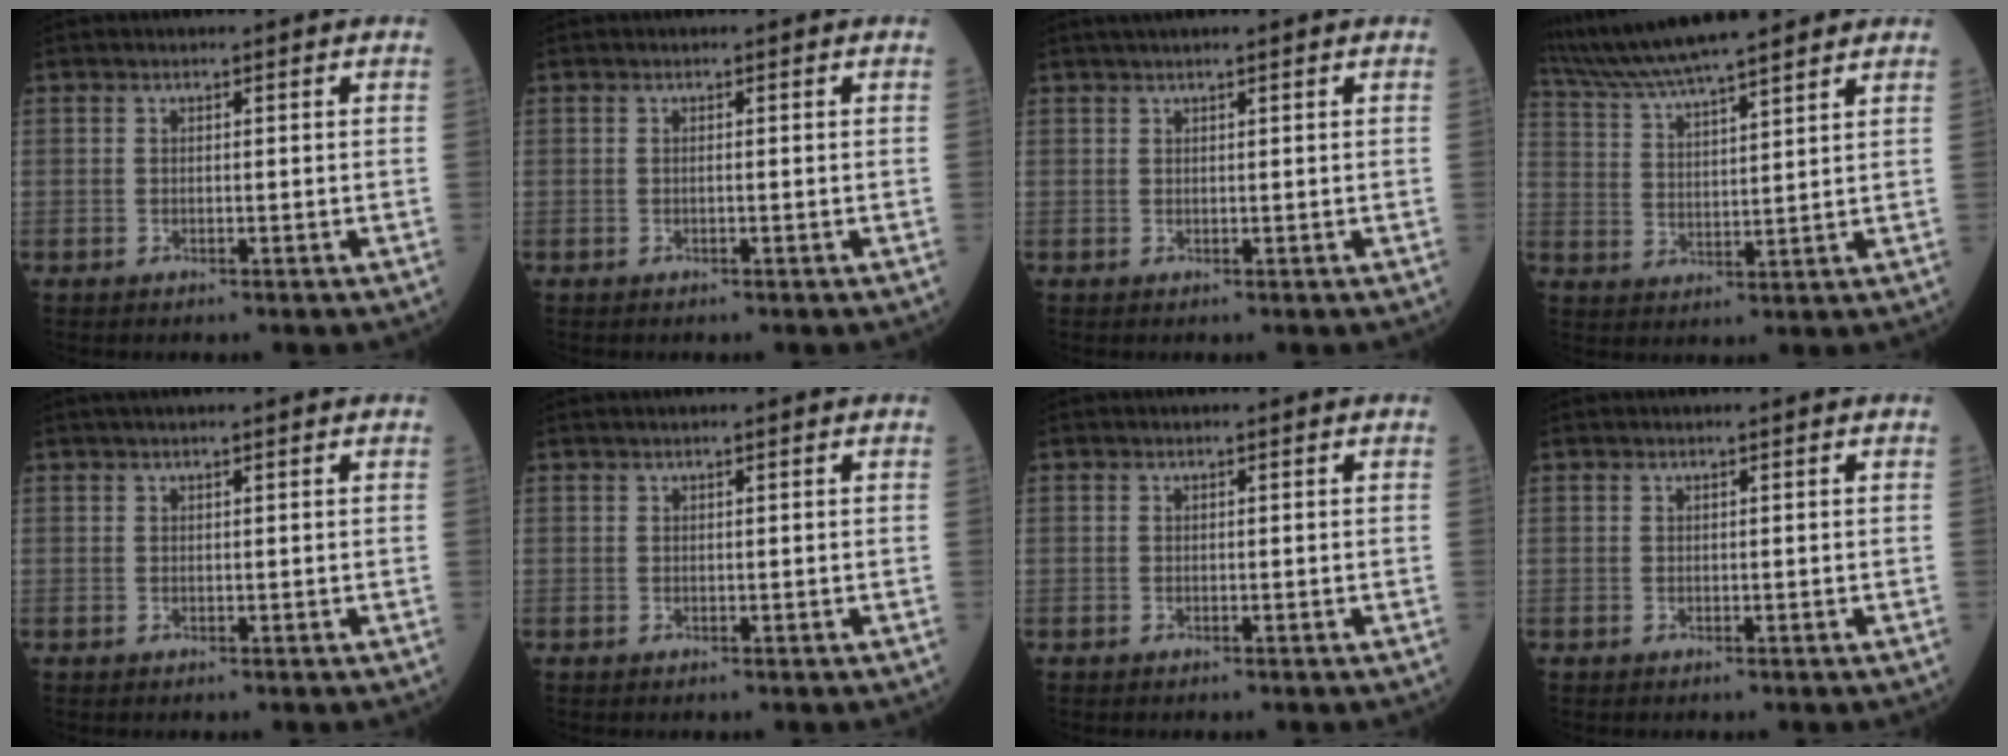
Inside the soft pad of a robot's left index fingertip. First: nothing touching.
{"total": 0.0}
{"total": 3.7, "force": [3.1, 0.0, 2.0], "torque": [-0.024, 0.033, 0.051]}
{"total": 16.3, "force": [14.1, 1.5, 8.0], "torque": [-0.144, 0.032, 0.235]}
{"total": 3.0, "force": [2.5, 0.1, 1.7], "torque": [-0.018, 0.032, 0.039]}
{"total": 0.9, "force": [0.8, 0.0, 0.5], "torque": [-0.008, 0.015, 0.016]}
{"total": 0.0}
{"total": 0.0}